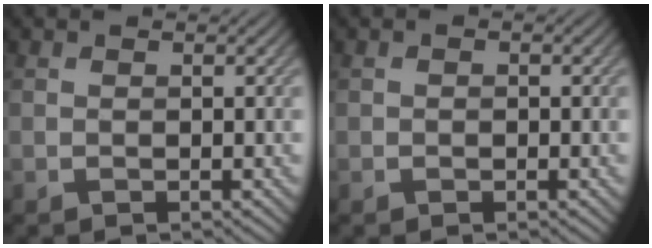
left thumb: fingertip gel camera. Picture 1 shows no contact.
{"total": 0.6, "force": [-0.2, 0.5, 0.1], "torque": [0.000, -0.004, -0.005]}